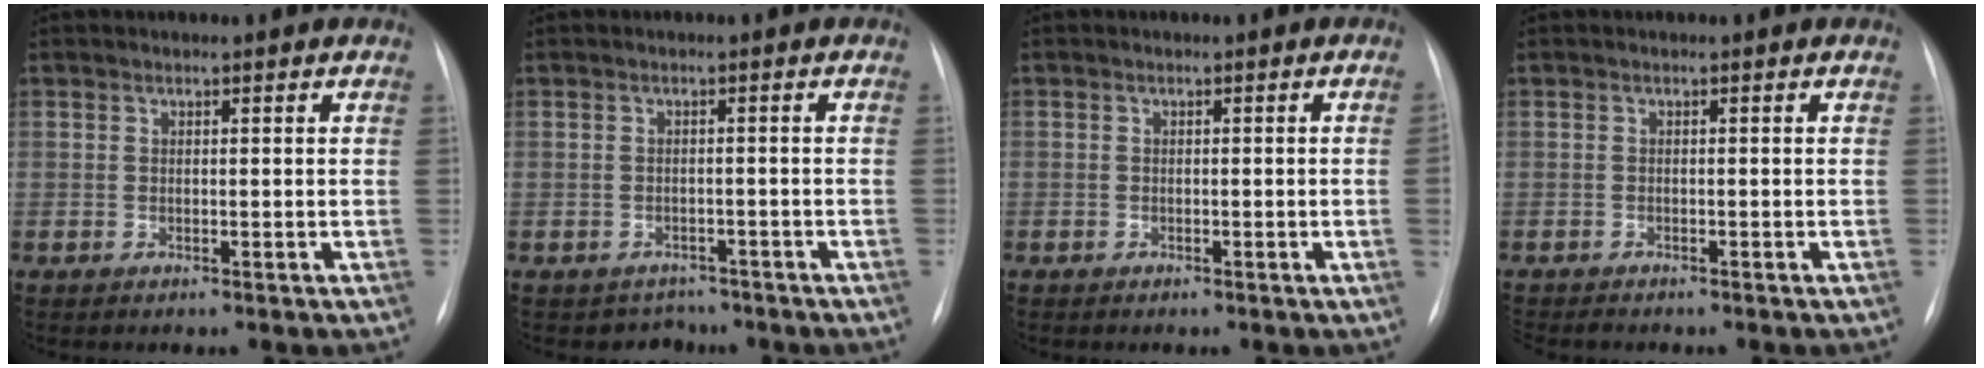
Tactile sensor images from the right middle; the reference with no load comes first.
{"total": 2.9, "force": [-2.3, 1.7, -0.6], "torque": [0.004, 0.011, -0.031]}
{"total": 0.9, "force": [-0.2, -0.5, 0.8], "torque": [-0.012, 0.004, -0.003]}
{"total": 2.9, "force": [-2.6, 0.9, 1.0], "torque": [-0.014, -0.006, -0.035]}